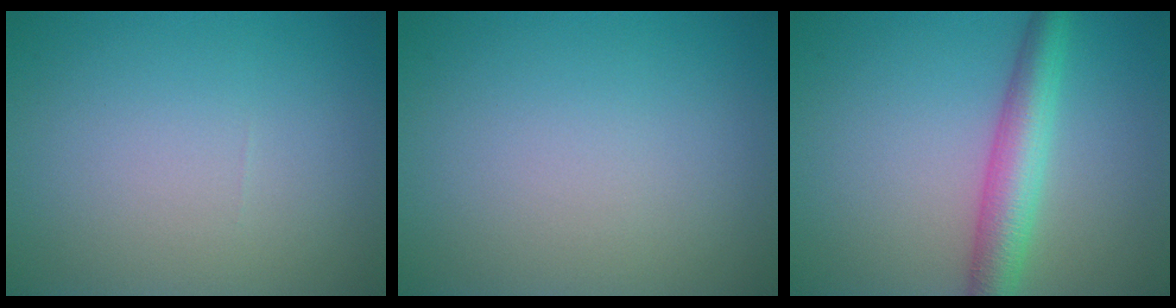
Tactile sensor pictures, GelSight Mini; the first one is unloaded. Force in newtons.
{"total": 0.0}
{"total": 4.7, "press": 4.7, "slide": 0.1}